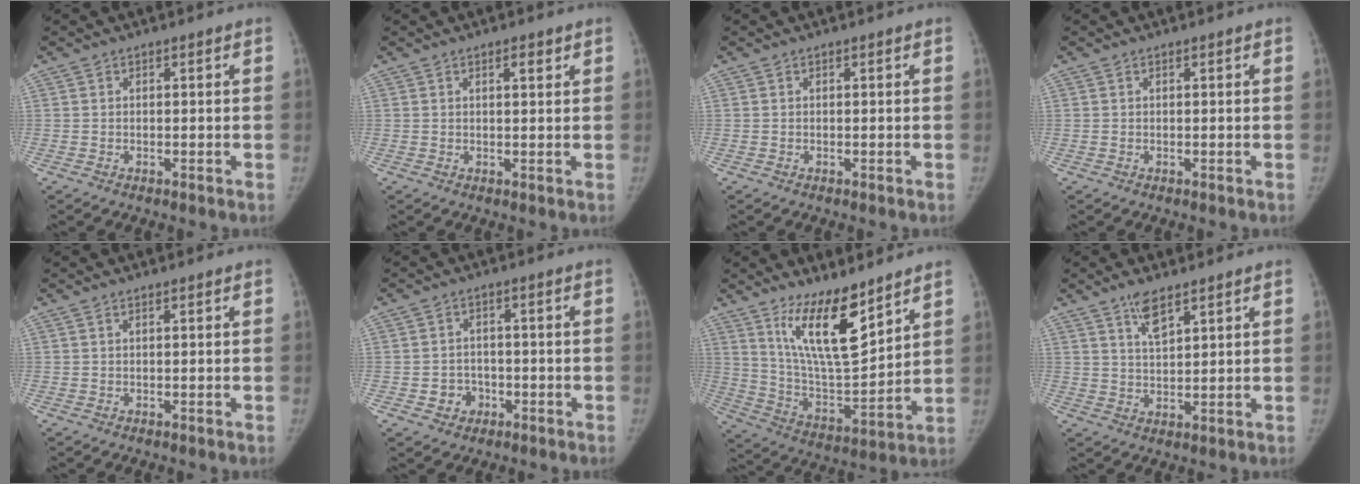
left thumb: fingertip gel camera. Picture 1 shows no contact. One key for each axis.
{"total": 1.6, "fx": 0.8, "fy": 0.6, "fz": 1.1, "tx": -0.008, "ty": -0.001, "tz": 0.011}
{"total": 0.0}
{"total": 0.0}
{"total": 0.0}
{"total": 4.1, "fx": -1.6, "fy": 3.6, "fz": 1.2, "tx": 0.002, "ty": 0.012, "tz": -0.021}
{"total": 15.0, "fx": 9.9, "fy": 4.5, "fz": 10.3, "tx": -0.146, "ty": -0.079, "tz": 0.192}
{"total": 4.5, "fx": 3.2, "fy": 1.4, "fz": 2.9, "tx": -0.045, "ty": -0.023, "tz": 0.062}